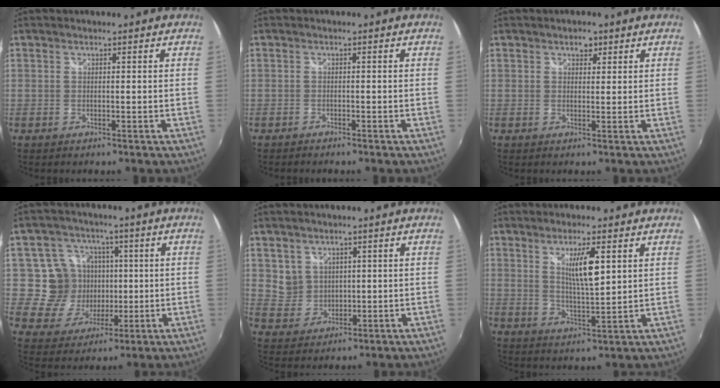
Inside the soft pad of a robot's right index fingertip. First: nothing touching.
{"total": 1.2, "force": [-1.2, 0.2, 0.3], "torque": [-0.015, -0.006, -0.021]}
{"total": 1.9, "force": [1.0, 1.4, 0.8], "torque": [-0.007, 0.006, 0.015]}
{"total": 10.0, "force": [0.8, 9.7, 2.5], "torque": [-0.062, 0.005, 0.013]}
{"total": 5.0, "force": [2.2, 4.4, 1.0], "torque": [-0.014, 0.006, 0.052]}
{"total": 7.2, "force": [2.8, 1.6, 6.5], "torque": [-0.108, -0.007, 0.051]}